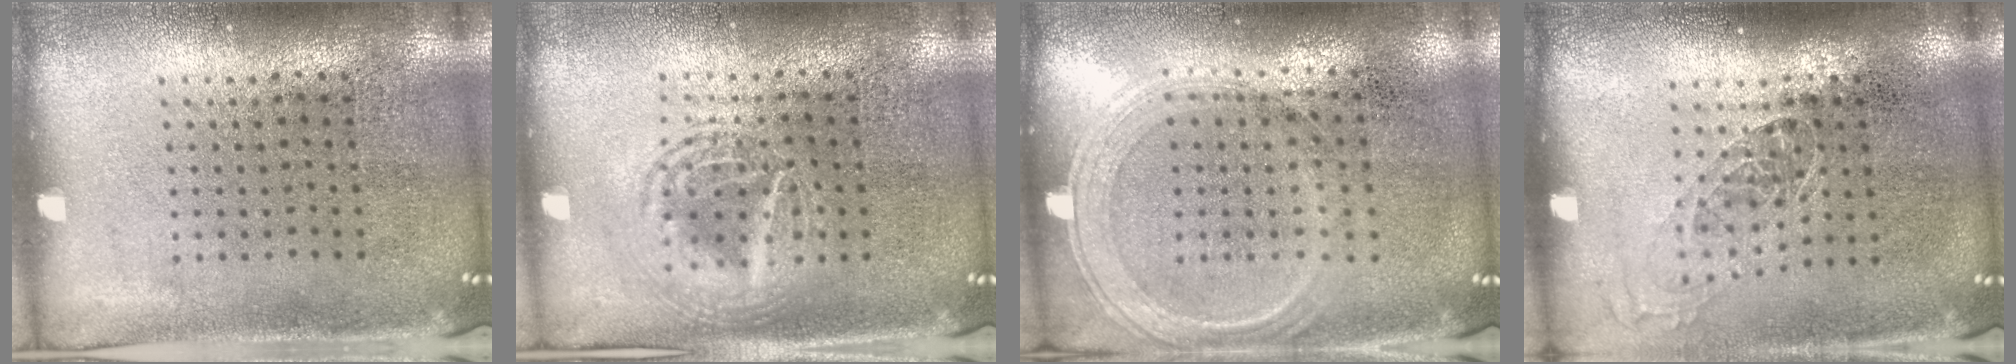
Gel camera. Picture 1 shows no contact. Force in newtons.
{"total": 1.6, "press": 1.6, "slide": 0.2}
{"total": 0.6, "press": 0.5, "slide": 0.2}
{"total": 1.0, "press": 0.9, "slide": 0.5}